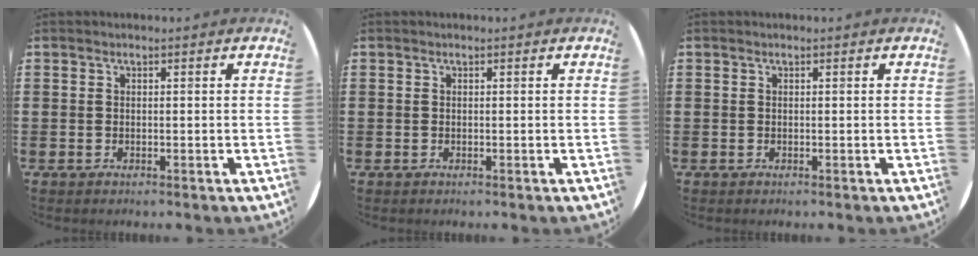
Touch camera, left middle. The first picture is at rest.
{"total": 0.0}
{"total": 0.0}